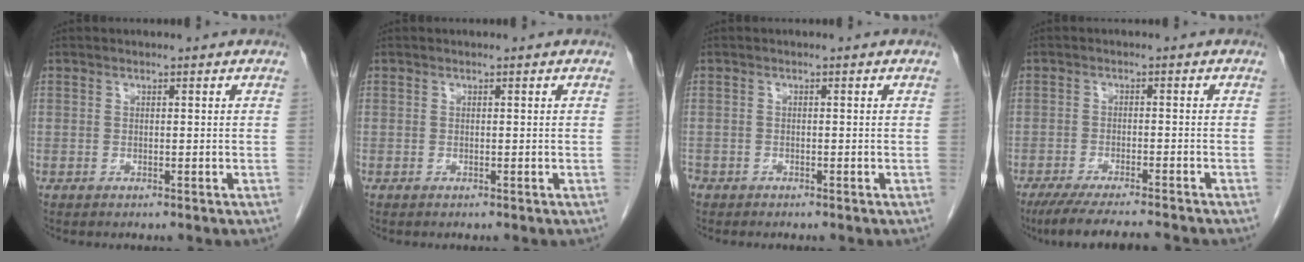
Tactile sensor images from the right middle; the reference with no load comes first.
{"total": 0.0}
{"total": 1.5, "force": [-1.2, 0.9, 0.3], "torque": [-0.014, -0.001, -0.022]}
{"total": 11.5, "force": [-10.2, 0.4, 5.3], "torque": [-0.072, -0.021, -0.151]}